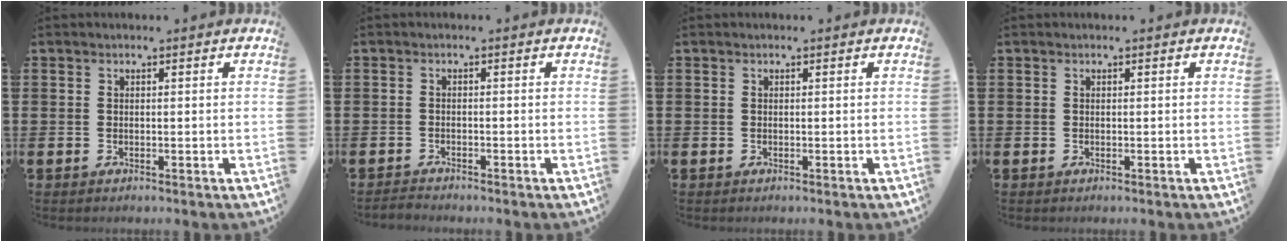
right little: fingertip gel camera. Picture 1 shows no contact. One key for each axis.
{"total": 1.0, "fx": -1.0, "fy": 0.0, "fz": -0.1, "tx": -0.001, "ty": 0.001, "tz": -0.021}
{"total": 0.0}
{"total": 0.0}